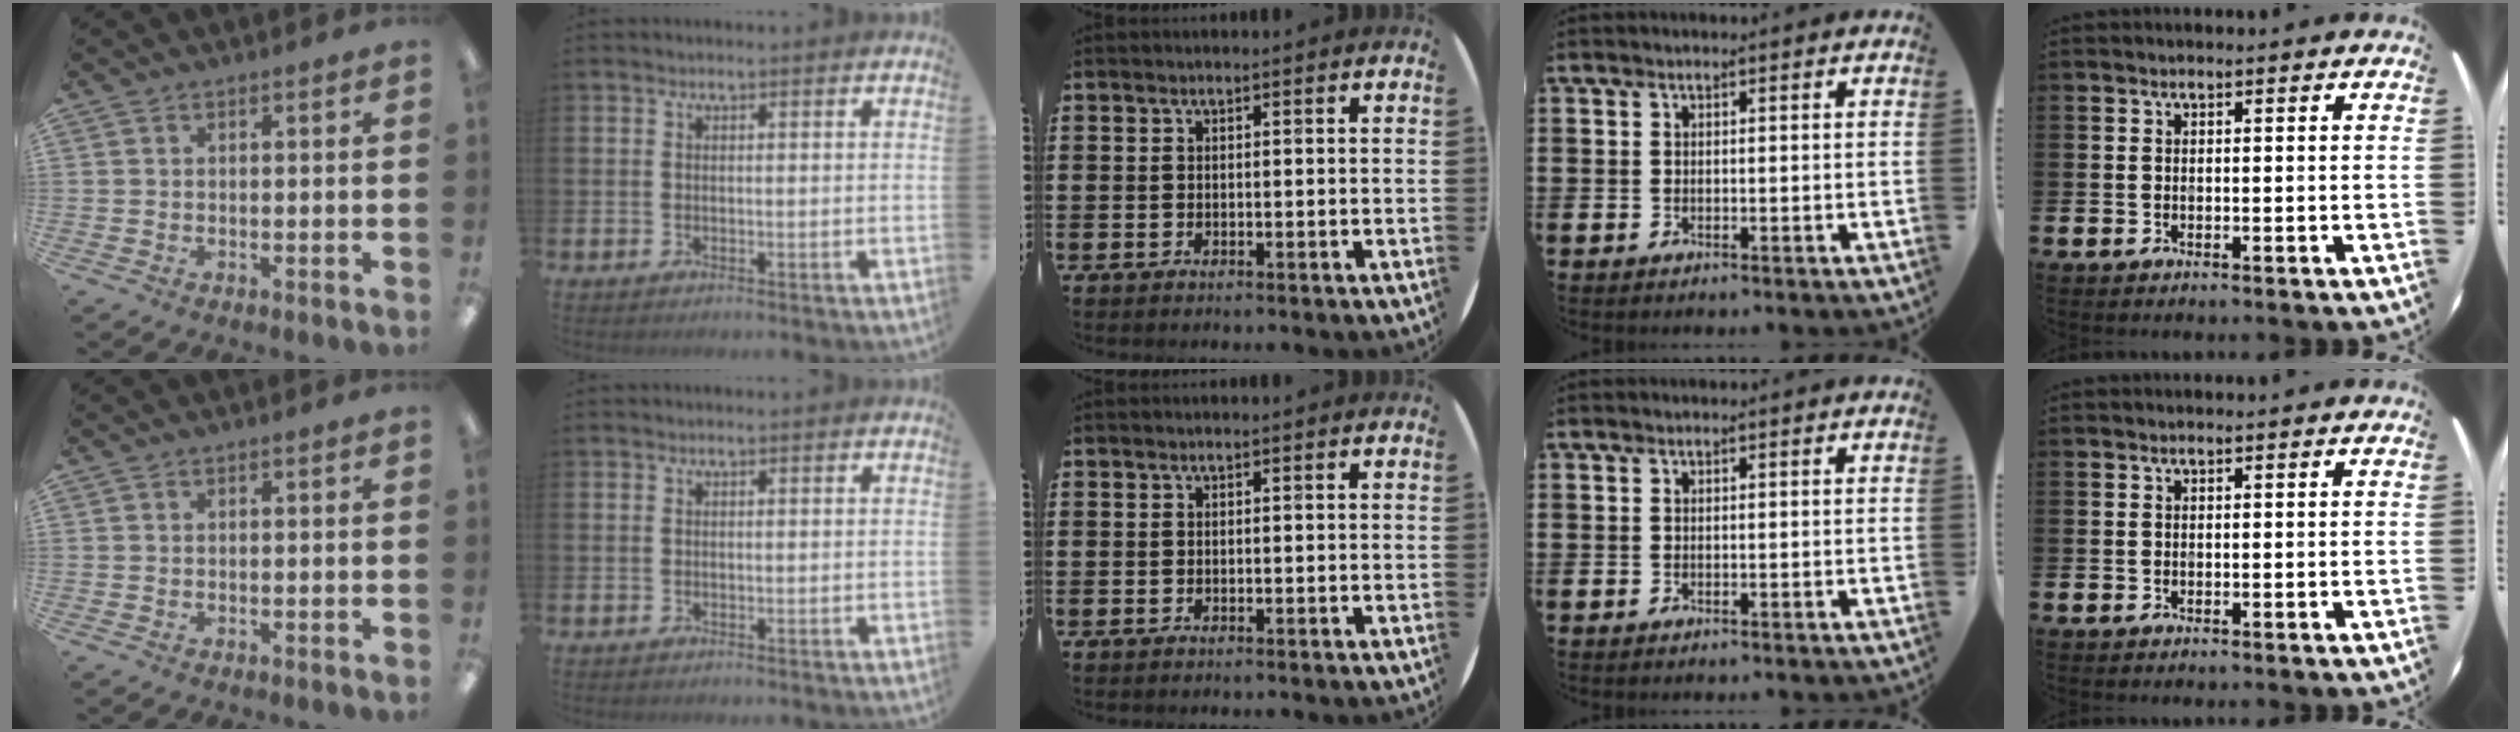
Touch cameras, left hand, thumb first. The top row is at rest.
{}